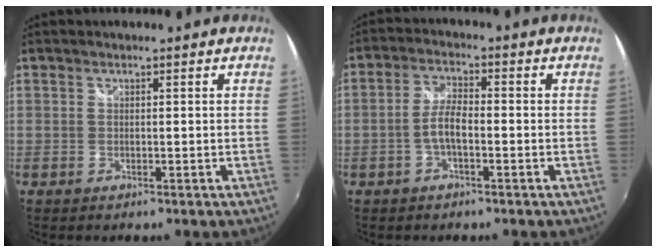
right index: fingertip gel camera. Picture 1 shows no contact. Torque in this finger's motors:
{"motor_torque": [0.17, -0.12, 0.31, 0.08]}